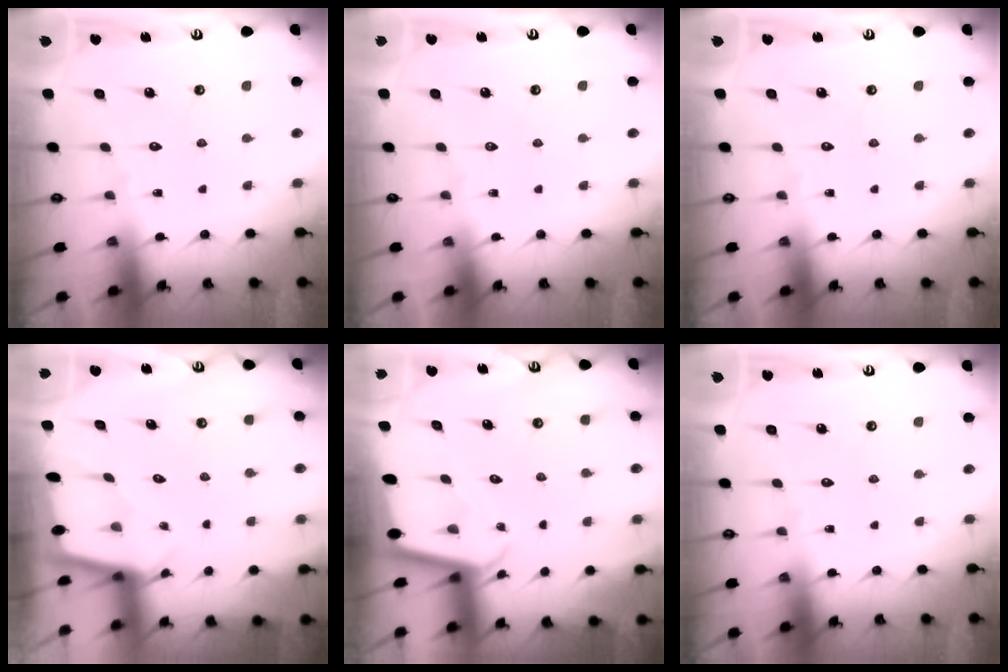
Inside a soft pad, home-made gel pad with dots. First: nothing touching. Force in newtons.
{"total": 0.0}
{"total": 0.0}
{"total": 1.8, "press": 1.8, "slide": 0.2}
{"total": 2.0, "press": 2.0, "slide": 0.1}
{"total": 0.0}